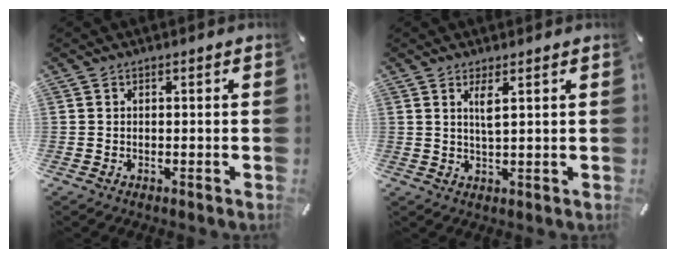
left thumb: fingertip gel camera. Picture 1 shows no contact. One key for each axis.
{"total": 3.0, "fx": 1.6, "fy": 0.3, "fz": 2.6, "tx": -0.058, "ty": 0.001, "tz": 0.025}